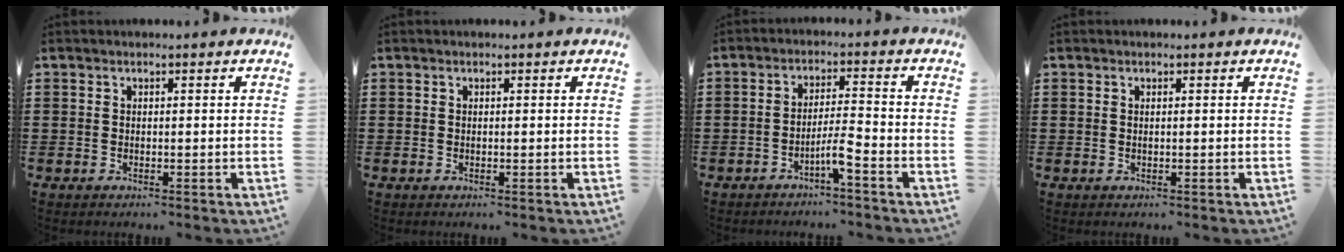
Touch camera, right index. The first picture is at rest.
{"total": 0.0}
{"total": 5.9, "force": [-3.8, 0.5, 4.5], "torque": [-0.092, -0.003, -0.074]}
{"total": 0.0}